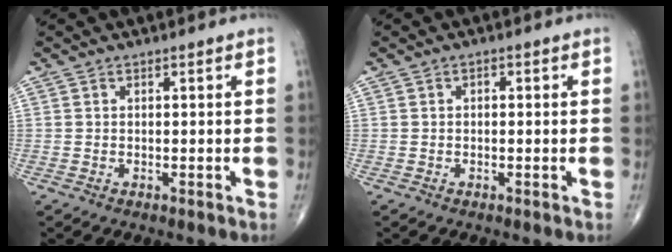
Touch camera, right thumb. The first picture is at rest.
{"total": 0.9, "force": [0.1, 0.6, 0.7], "torque": [-0.005, 0.003, -0.002]}